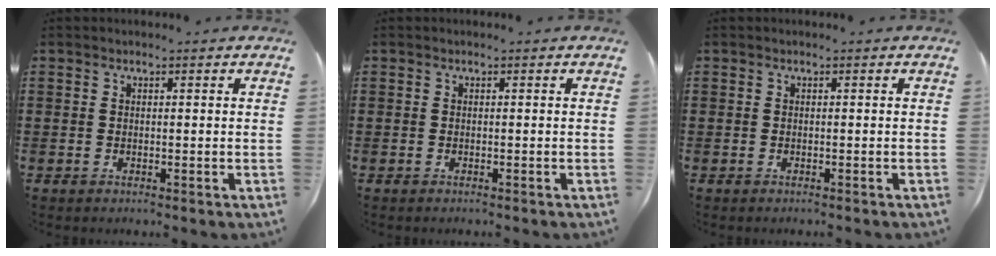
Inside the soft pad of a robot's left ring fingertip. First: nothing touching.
{"total": 0.0}
{"total": 0.0}